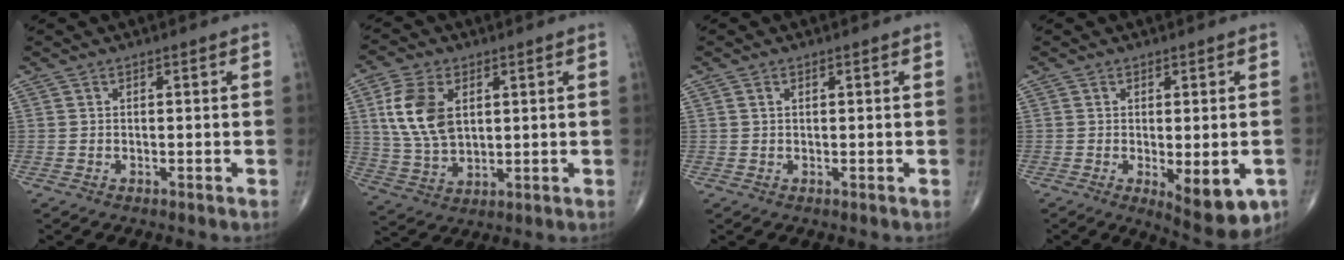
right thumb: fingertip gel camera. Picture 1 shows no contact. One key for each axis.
{"total": 11.6, "fx": 3.1, "fy": 7.1, "fz": 8.6, "tx": -0.166, "ty": -0.009, "tz": 0.065}
{"total": 0.8, "fx": 0.3, "fy": 0.4, "fz": 0.5, "tx": -0.008, "ty": 0.002, "tz": 0.006}
{"total": 9.8, "fx": -3.3, "fy": 3.7, "fz": 8.4, "tx": -0.096, "ty": -0.012, "tz": -0.038}